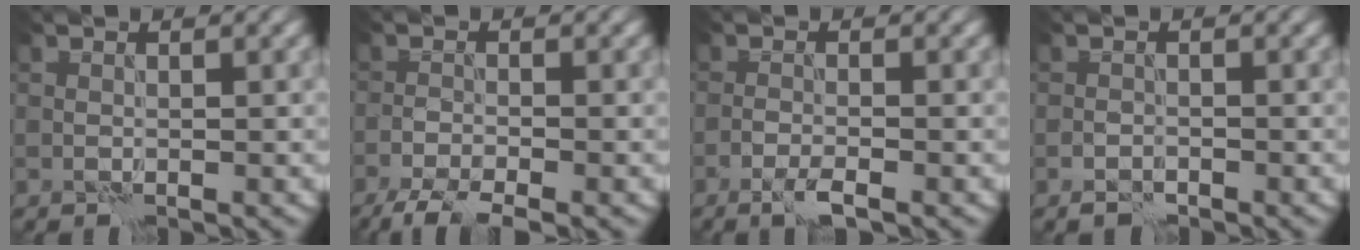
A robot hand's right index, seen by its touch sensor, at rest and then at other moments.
{"total": 4.2, "force": [-3.4, 0.7, 2.4], "torque": [-0.046, -0.013, -0.068]}
{"total": 1.9, "force": [-1.2, 0.2, 1.4], "torque": [-0.030, 0.002, -0.026]}
{"total": 1.2, "force": [-1.0, 0.5, 0.3], "torque": [-0.002, 0.004, -0.021]}